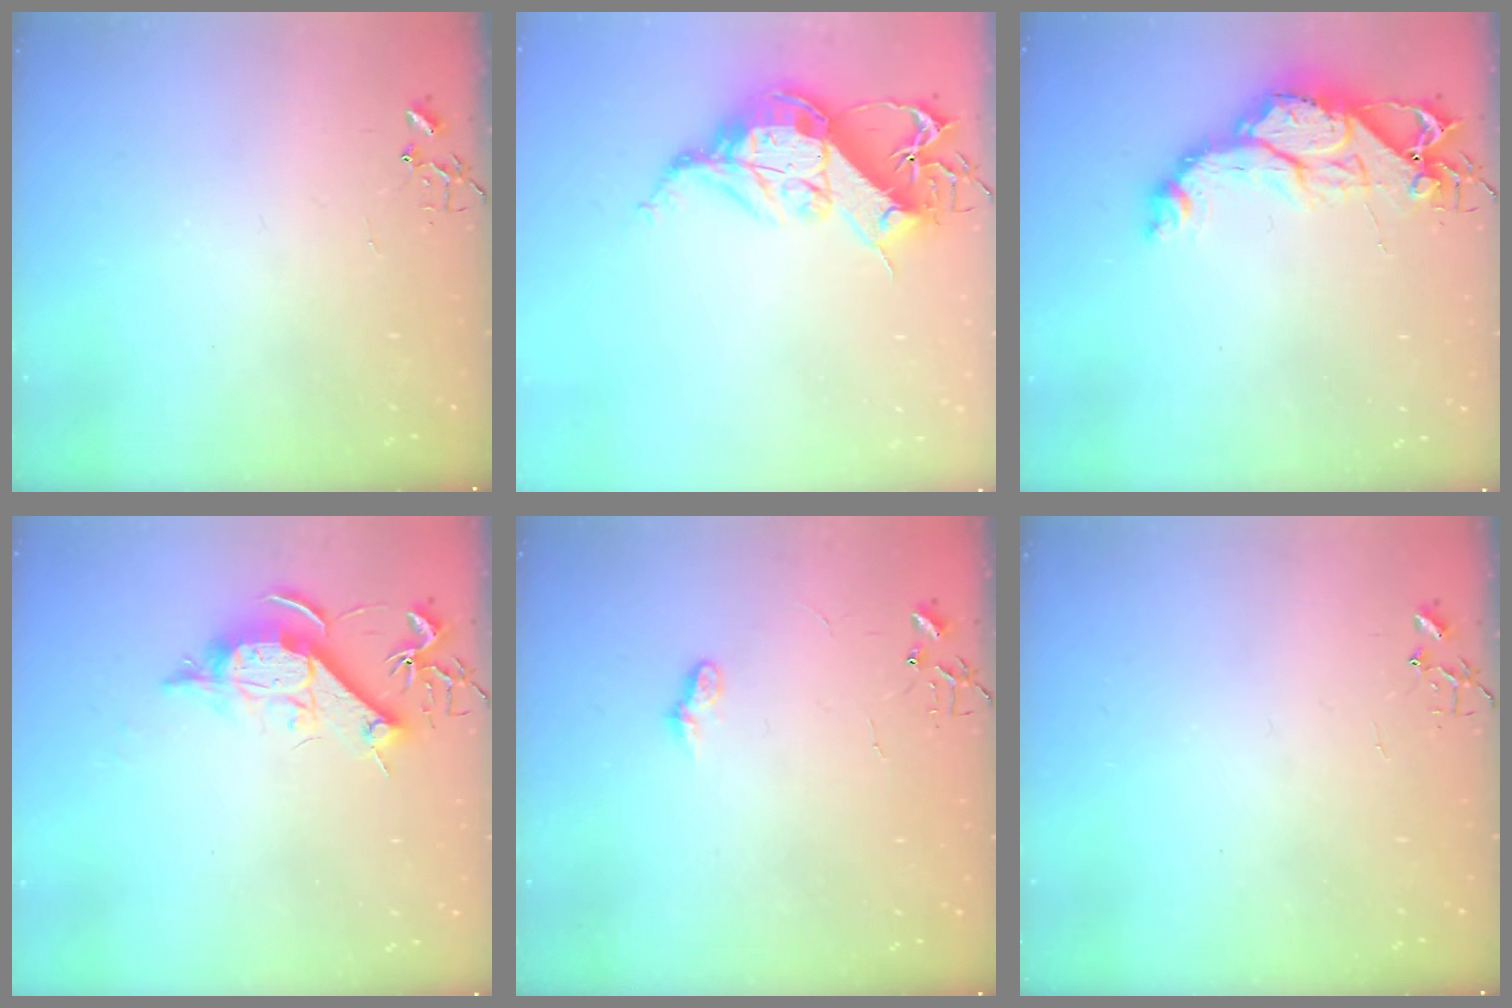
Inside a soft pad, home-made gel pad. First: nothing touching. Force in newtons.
{"total": 21.1, "press": 21.1, "slide": 1.5}
{"total": 14.0, "press": 13.9, "slide": 1.3}
{"total": 11.3, "press": 11.3, "slide": 0.0}
{"total": 6.1, "press": 6.1, "slide": 0.6}
{"total": 0.0}